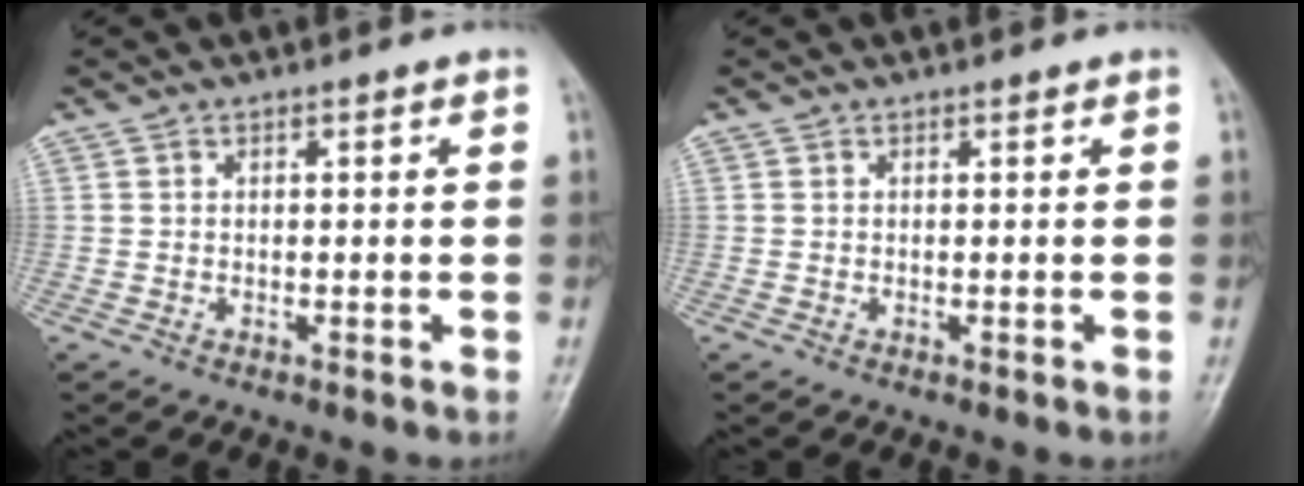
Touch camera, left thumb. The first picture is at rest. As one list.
[{"total": 0.0}]